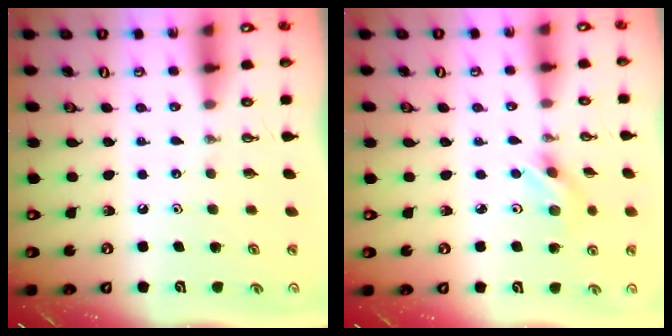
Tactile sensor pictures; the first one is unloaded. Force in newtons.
{"total": 2.7, "press": 2.7, "slide": 0.3}